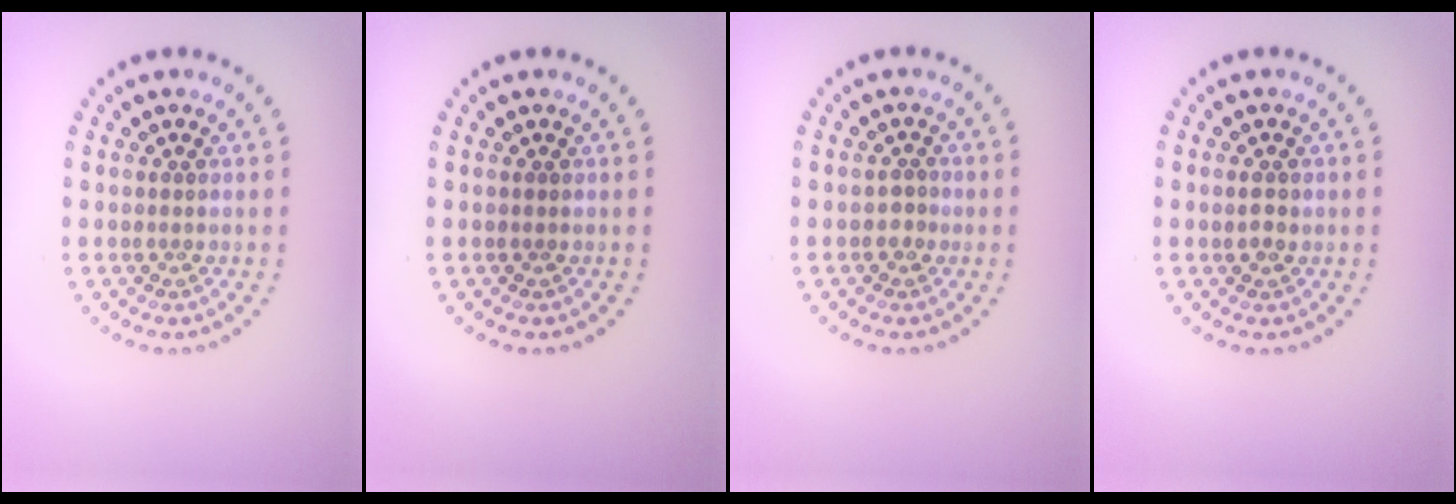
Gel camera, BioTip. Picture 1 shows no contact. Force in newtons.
{"total": 0.0}
{"total": 1.0, "press": 0.9, "slide": 0.4}
{"total": 1.2, "press": 1.1, "slide": 0.1}